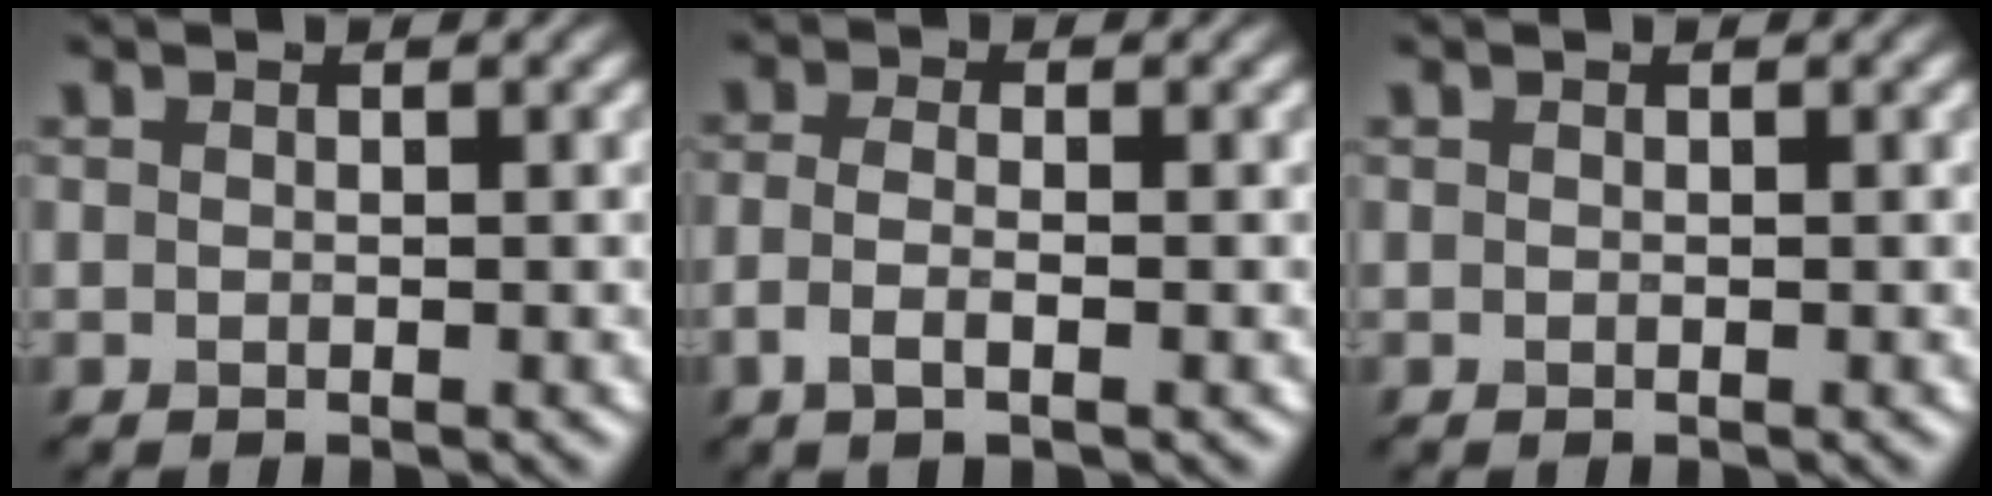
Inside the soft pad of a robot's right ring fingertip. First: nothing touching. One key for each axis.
{"total": 2.3, "fx": -0.7, "fy": 0.8, "fz": 2.0, "tx": -0.044, "ty": -0.004, "tz": -0.020}
{"total": 0.0}